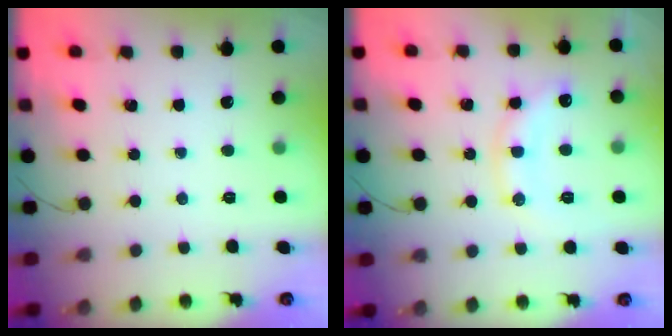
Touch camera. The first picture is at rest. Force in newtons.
{"total": 14.4, "press": 14.4, "slide": 0.6}